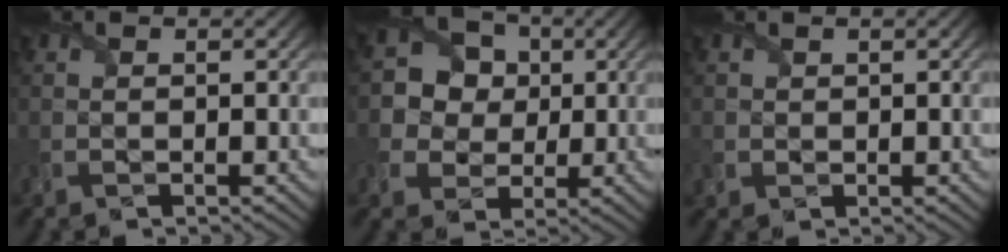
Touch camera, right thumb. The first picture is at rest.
{"total": 6.5, "force": [1.0, 5.9, 2.5], "torque": [-0.063, 0.015, 0.000]}
{"total": 1.5, "force": [0.5, 1.4, 0.1], "torque": [-0.009, -0.002, 0.007]}